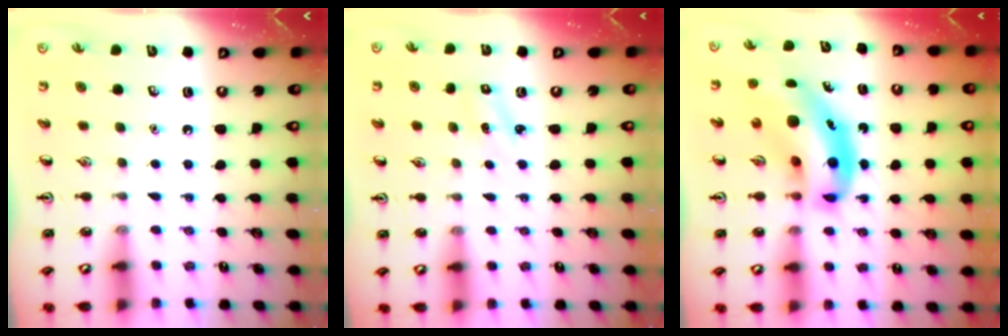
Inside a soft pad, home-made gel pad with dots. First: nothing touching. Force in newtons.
{"total": 1.3, "press": 1.2, "slide": 0.5}
{"total": 13.0, "press": 12.4, "slide": 3.9}